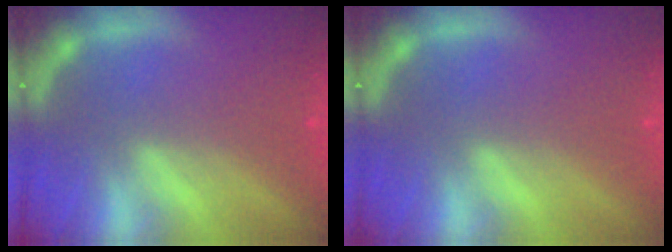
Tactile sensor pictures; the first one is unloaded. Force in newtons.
{"total": 0.0}